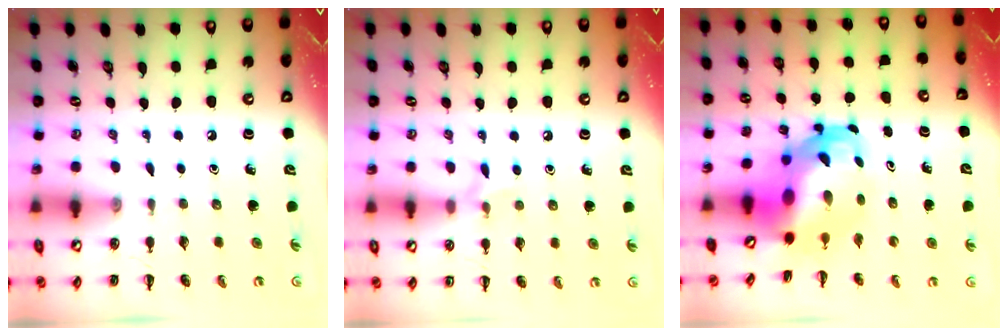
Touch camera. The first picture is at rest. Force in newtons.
{"total": 5.8, "press": 5.5, "slide": 1.9}
{"total": 7.3, "press": 7.0, "slide": 2.0}